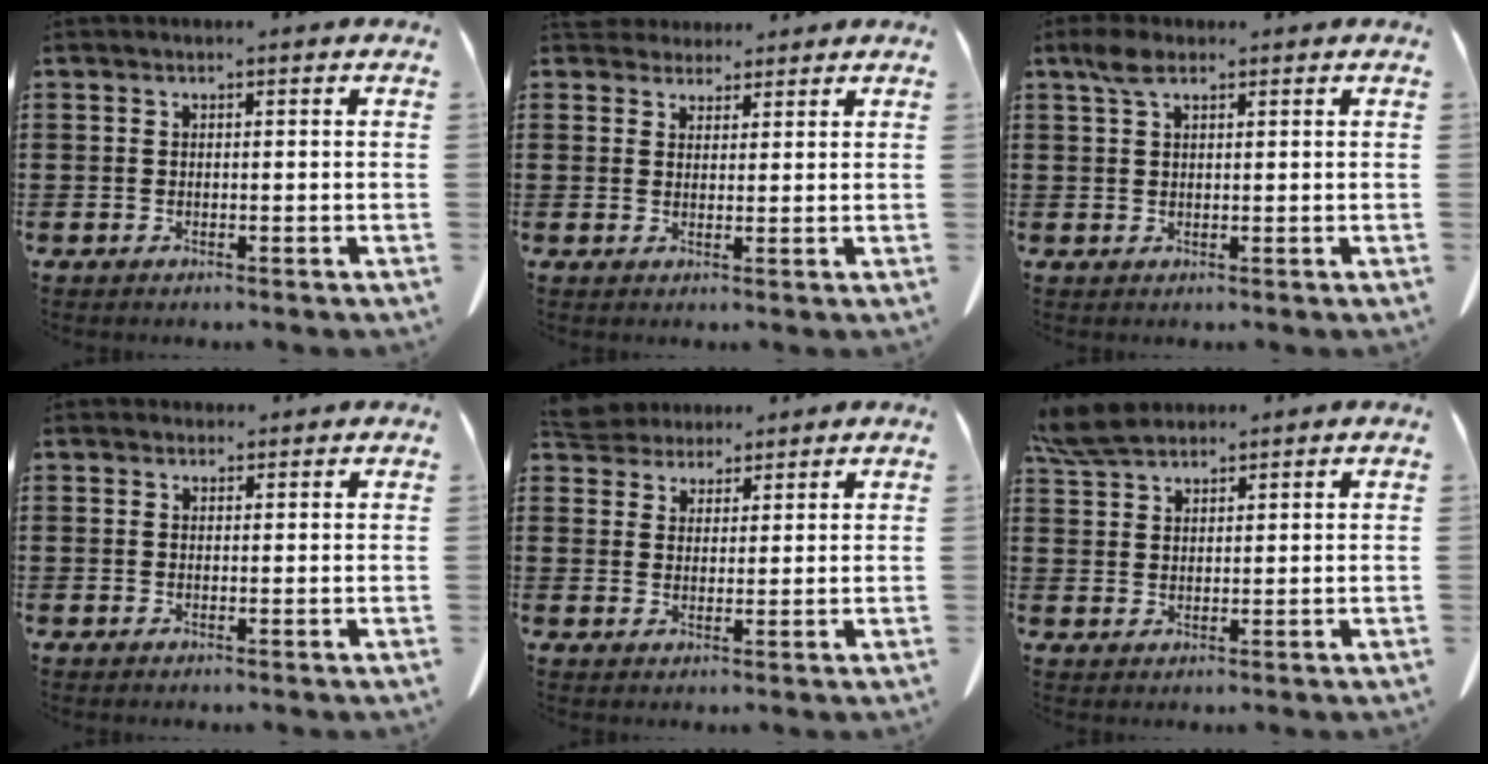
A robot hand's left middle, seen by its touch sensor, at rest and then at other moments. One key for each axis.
{"total": 3.1, "fx": 2.9, "fy": 1.2, "fz": 0.1, "tx": -0.005, "ty": -0.006, "tz": 0.056}
{"total": 3.0, "fx": 1.6, "fy": 1.3, "fz": 2.1, "tx": -0.048, "ty": 0.005, "tz": 0.029}
{"total": 1.4, "fx": 1.3, "fy": 0.6, "fz": 0.1, "tx": 0.003, "ty": -0.003, "tz": 0.024}
{"total": 4.7, "fx": 4.4, "fy": 1.6, "fz": 0.4, "tx": -0.029, "ty": -0.011, "tz": 0.083}
{"total": 5.5, "fx": 4.8, "fy": 1.4, "fz": 2.2, "tx": -0.058, "ty": -0.004, "tz": 0.092}